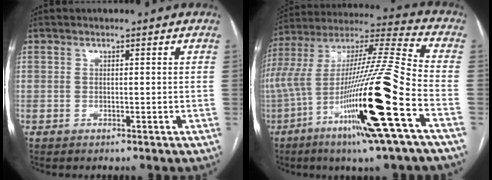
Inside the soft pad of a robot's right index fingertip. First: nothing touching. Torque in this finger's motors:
{"motor_torque": [2.14, 0.00, 1.05, 0.21]}